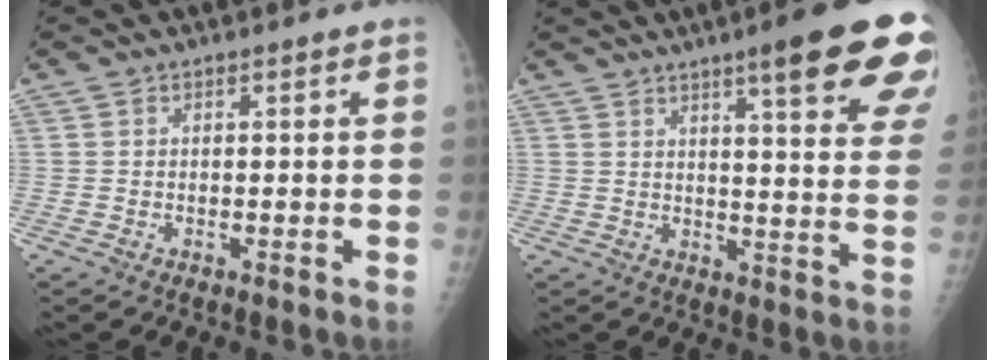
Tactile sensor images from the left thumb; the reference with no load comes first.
{"total": 19.7, "force": [12.4, 2.9, 15.1], "torque": [-0.174, -0.046, 0.148]}